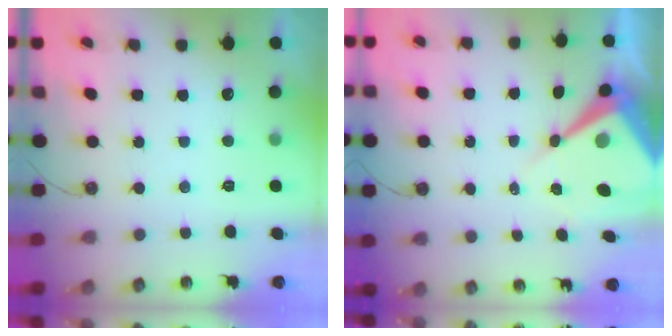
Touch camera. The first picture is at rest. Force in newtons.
{"total": 12.8, "press": 12.7, "slide": 1.2}